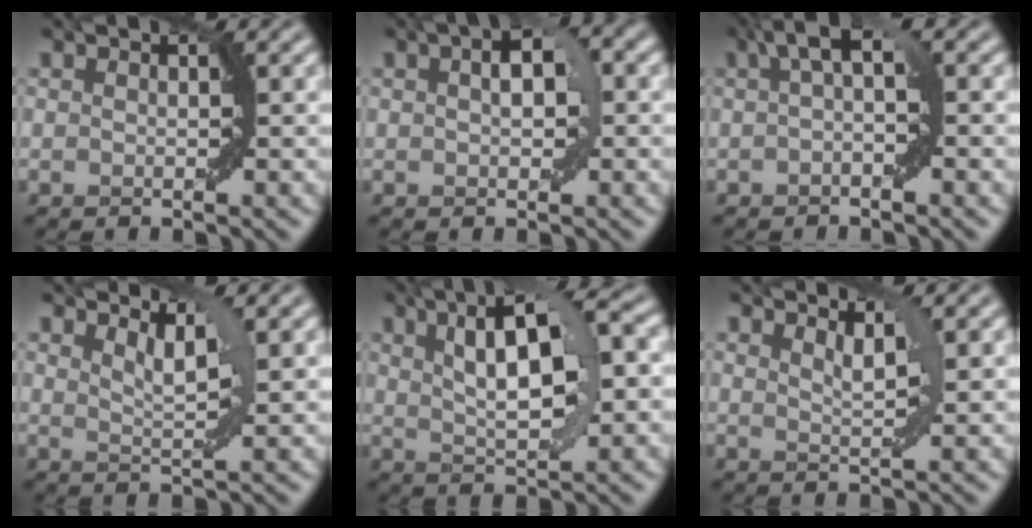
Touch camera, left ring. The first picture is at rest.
{"total": 3.5, "force": [0.8, 1.9, 2.8], "torque": [-0.038, 0.011, 0.013]}
{"total": 3.1, "force": [0.9, 0.7, 2.8], "torque": [-0.042, 0.010, 0.009]}
{"total": 2.3, "force": [1.8, 0.3, 1.4], "torque": [-0.018, -0.007, 0.032]}
{"total": 7.9, "force": [2.4, 2.6, 7.1], "torque": [-0.113, 0.015, 0.038]}
{"total": 1.6, "force": [1.3, 0.1, 0.8], "torque": [-0.008, -0.002, 0.022]}